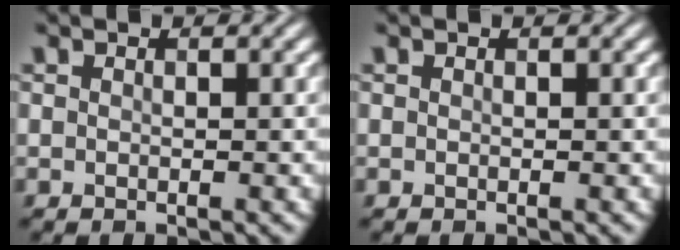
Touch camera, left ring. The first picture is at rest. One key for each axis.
{"total": 0.0}